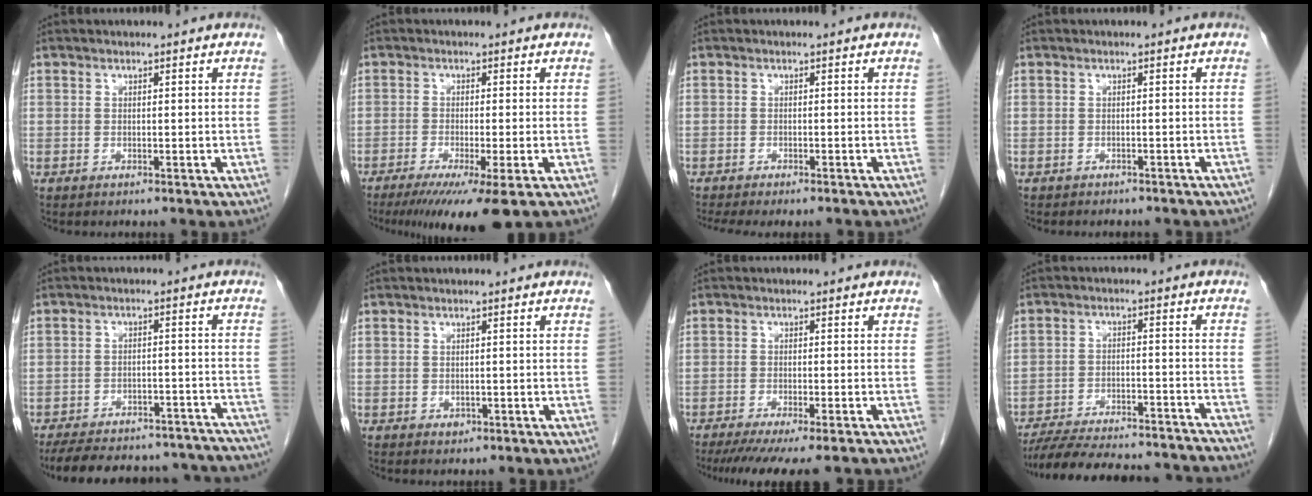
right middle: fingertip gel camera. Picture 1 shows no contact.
{"total": 9.0, "force": [-5.8, 0.2, 6.9], "torque": [-0.101, -0.023, -0.093]}
{"total": 6.2, "force": [-5.5, 1.2, 2.8], "torque": [-0.031, -0.003, -0.078]}
{"total": 6.3, "force": [-5.4, 2.3, 2.3], "torque": [-0.029, -0.001, -0.054]}
{"total": 25.8, "force": [-23.0, 7.3, 9.0], "torque": [-0.139, -0.003, -0.285]}
{"total": 0.9, "force": [-0.3, 0.7, 0.4], "torque": [-0.007, 0.001, -0.001]}
{"total": 11.1, "force": [-9.2, 1.3, 6.1], "torque": [-0.078, -0.021, -0.132]}
{"total": 23.5, "force": [-21.6, 3.6, 8.6], "torque": [-0.133, -0.015, -0.291]}